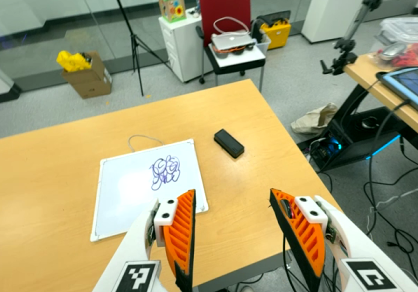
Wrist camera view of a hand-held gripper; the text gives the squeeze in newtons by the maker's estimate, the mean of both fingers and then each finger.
{"total": 0.0}